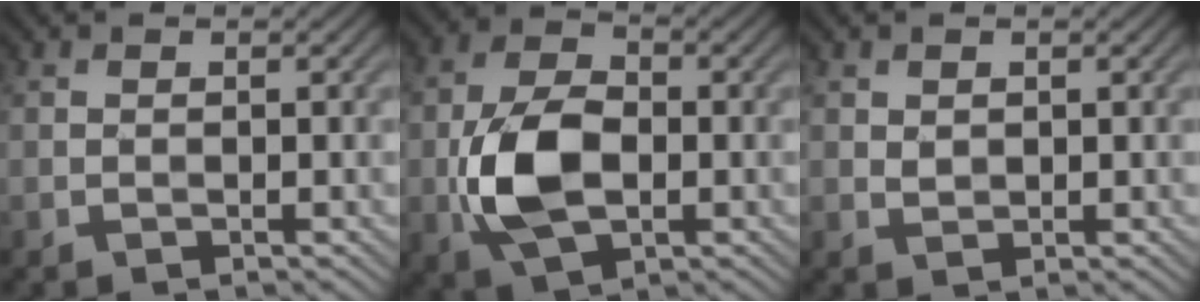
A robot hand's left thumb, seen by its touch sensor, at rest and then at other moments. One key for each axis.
{"total": 9.7, "fx": -1.9, "fy": 5.8, "fz": 7.6, "tx": -0.173, "ty": 0.000, "tz": -0.038}
{"total": 1.1, "fx": 0.5, "fy": 0.8, "fz": 0.5, "tx": -0.018, "ty": -0.001, "tz": 0.013}